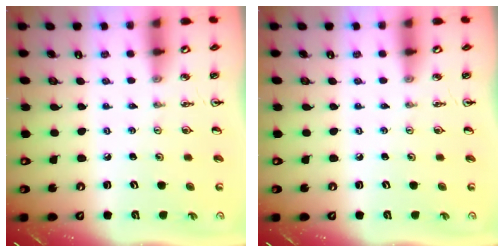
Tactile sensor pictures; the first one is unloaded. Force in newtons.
{"total": 0.0}